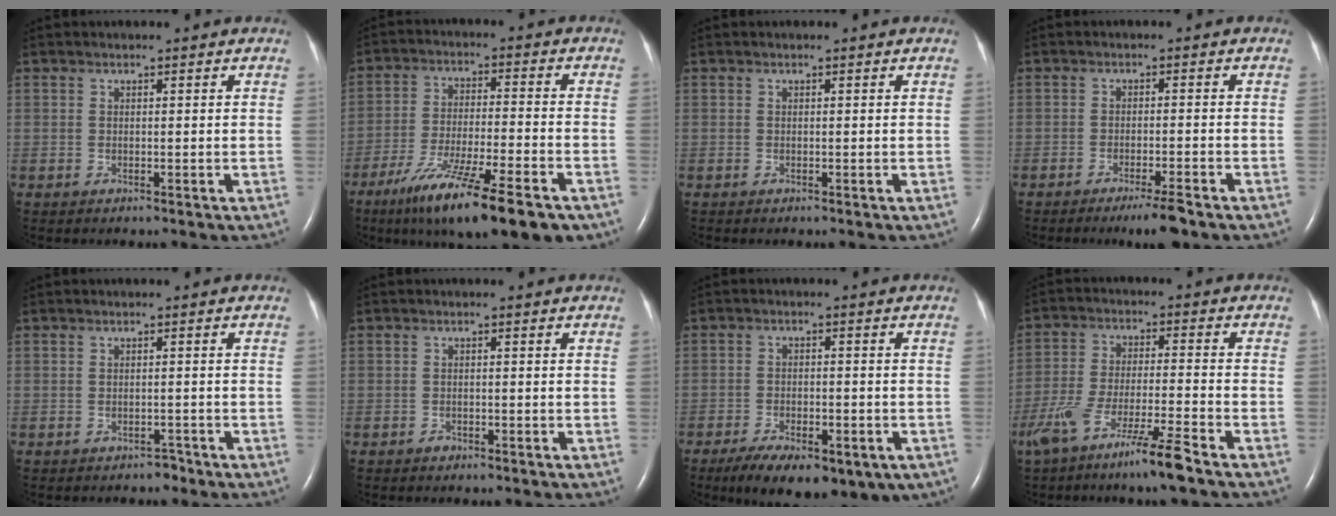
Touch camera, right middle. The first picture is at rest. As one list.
[{"total": 16.8, "force": [-11.0, 2.1, 12.5], "torque": [-0.189, -0.039, -0.183]}, {"total": 0.0}, {"total": 4.2, "force": [-3.1, 0.0, 2.8], "torque": [-0.045, -0.008, -0.051]}, {"total": 1.1, "force": [-0.9, 0.6, 0.1], "torque": [-0.002, 0.001, -0.014]}, {"total": 0.8, "force": [-0.6, 0.5, 0.1], "torque": [-0.003, 0.001, -0.011]}, {"total": 13.6, "force": [-8.3, 5.8, 9.1], "torque": [-0.140, -0.009, -0.118]}, {"total": 9.9, "force": [-7.0, -0.3, 7.0], "torque": [-0.142, -0.024, -0.134]}]